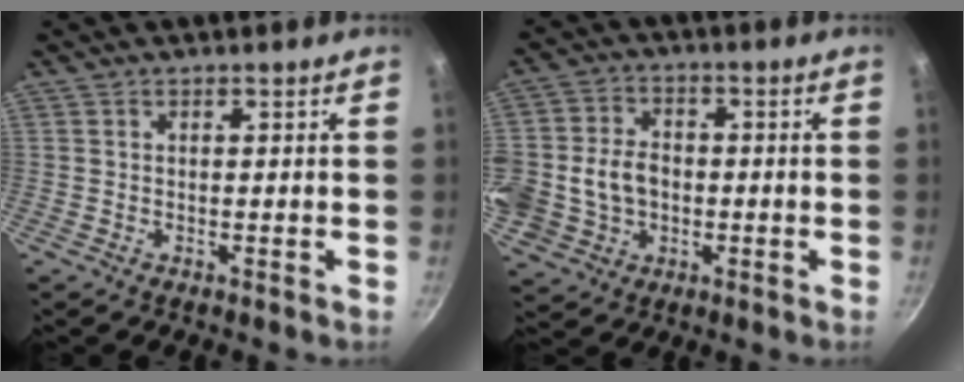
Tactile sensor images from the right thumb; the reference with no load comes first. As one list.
[{"total": 16.1, "force": [-1.5, 13.4, 8.9], "torque": [-0.197, 0.031, -0.018]}]